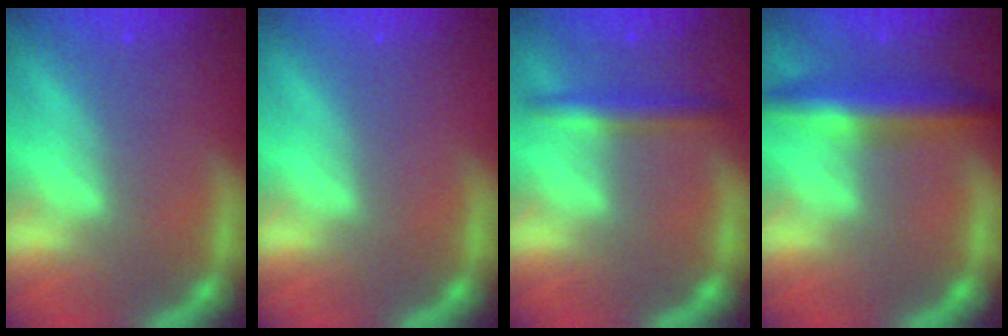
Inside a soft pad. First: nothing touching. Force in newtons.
{"total": 0.0}
{"total": 3.0}
{"total": 5.5}